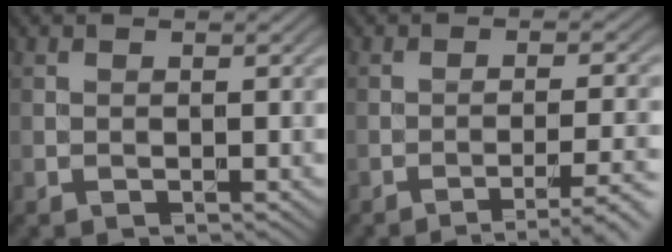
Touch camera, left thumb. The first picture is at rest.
{"total": 5.3, "force": [-3.2, 0.8, 4.1], "torque": [-0.067, 0.007, -0.050]}